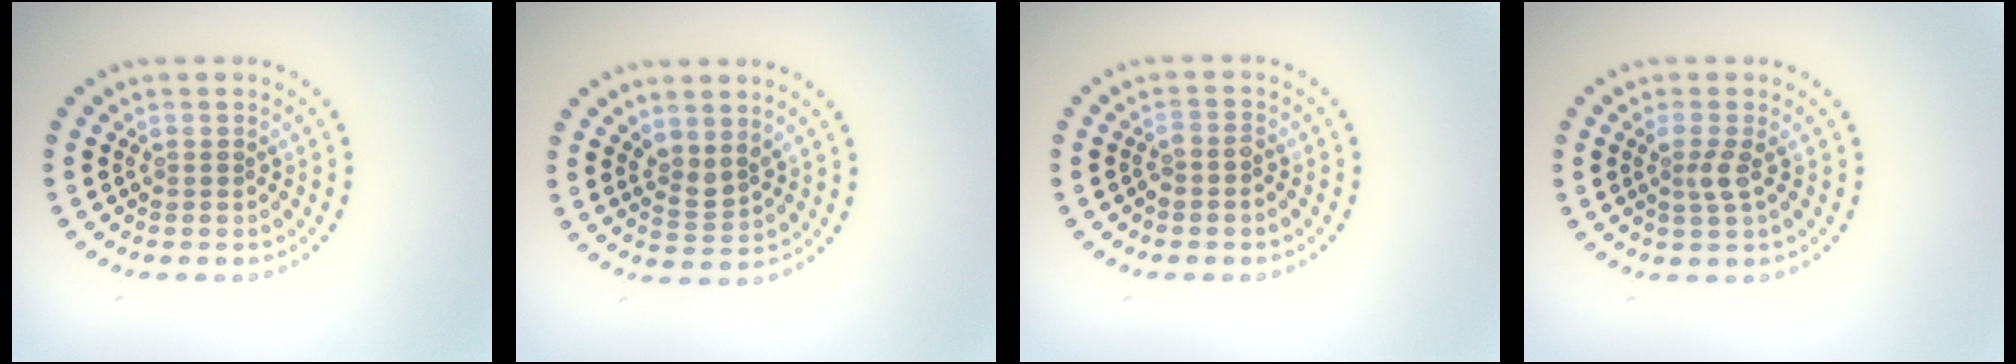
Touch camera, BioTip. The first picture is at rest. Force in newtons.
{"total": 1.8, "press": 1.3, "slide": 1.3}
{"total": 0.8, "press": 0.6, "slide": 0.6}
{"total": 1.7, "press": 1.2, "slide": 1.1}